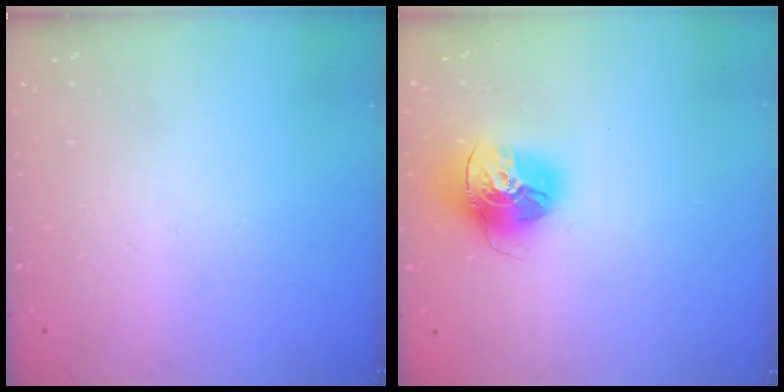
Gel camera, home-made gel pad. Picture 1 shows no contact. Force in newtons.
{"total": 16.4, "press": 16.3, "slide": 1.8}